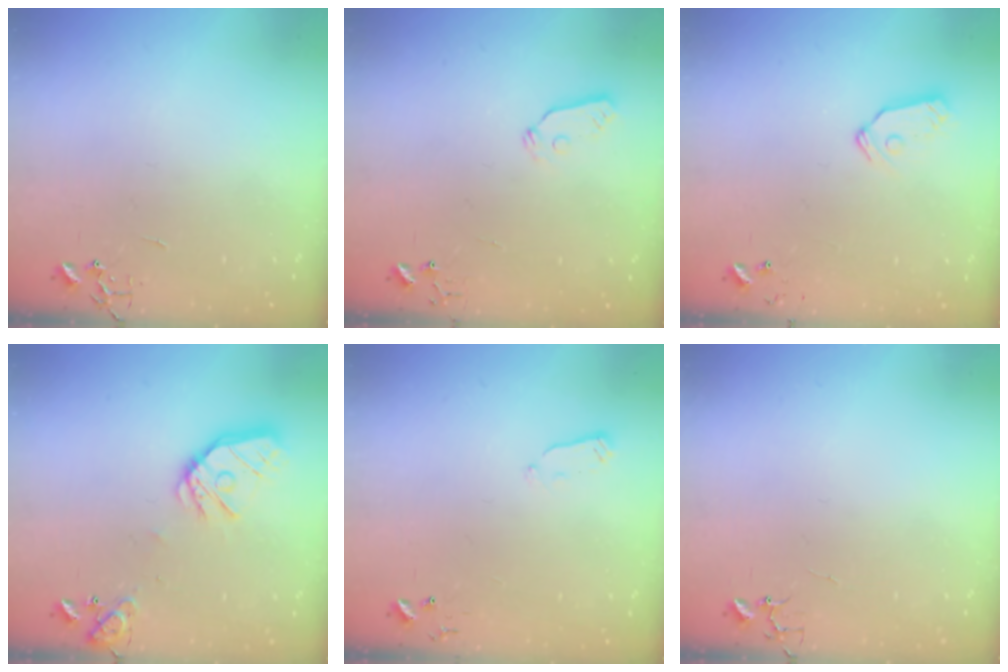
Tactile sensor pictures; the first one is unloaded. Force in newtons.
{"total": 4.3, "press": 4.3, "slide": 0.3}
{"total": 7.2, "press": 7.2, "slide": 0.3}
{"total": 15.4, "press": 15.3, "slide": 2.1}
{"total": 2.7, "press": 2.6, "slide": 0.4}
{"total": 3.8, "press": 3.8, "slide": 0.4}